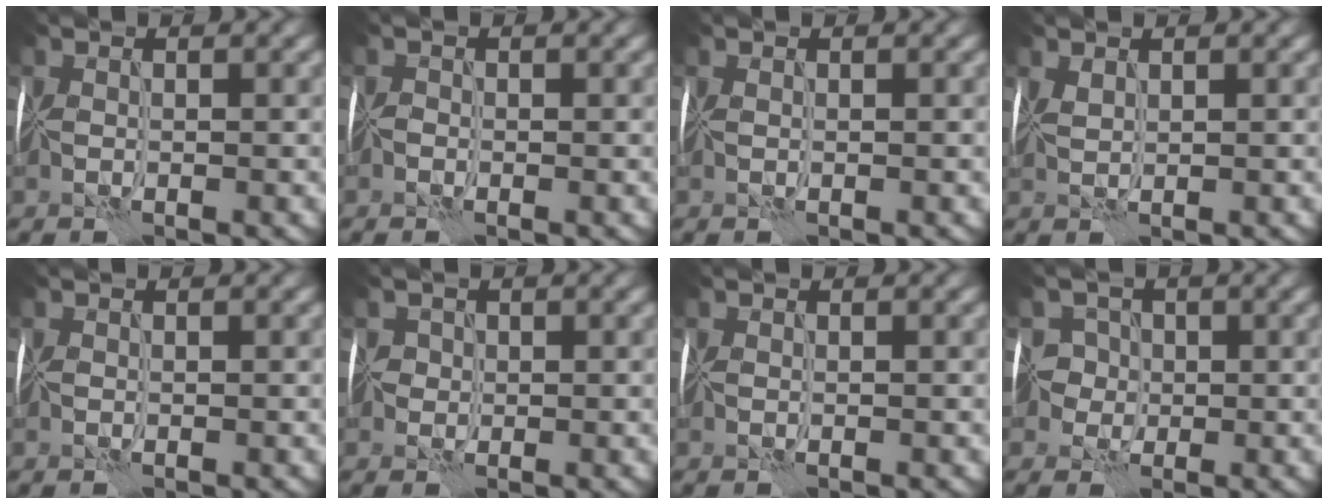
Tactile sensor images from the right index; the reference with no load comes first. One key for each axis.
{"total": 0.7, "fx": -0.6, "fy": 0.2, "fz": -0.3, "tx": 0.002, "ty": 0.002, "tz": -0.014}
{"total": 0.0}
{"total": 0.9, "fx": 0.9, "fy": 0.2, "fz": 0.0, "tx": -0.005, "ty": 0.010, "tz": 0.020}
{"total": 0.0}
{"total": 1.4, "fx": -0.1, "fy": 1.4, "fz": -0.2, "tx": 0.007, "ty": 0.005, "tz": -0.003}
{"total": 0.0}
{"total": 3.5, "fx": -0.4, "fy": 3.4, "fz": 0.4, "tx": 0.013, "ty": 0.032, "tz": -0.029}